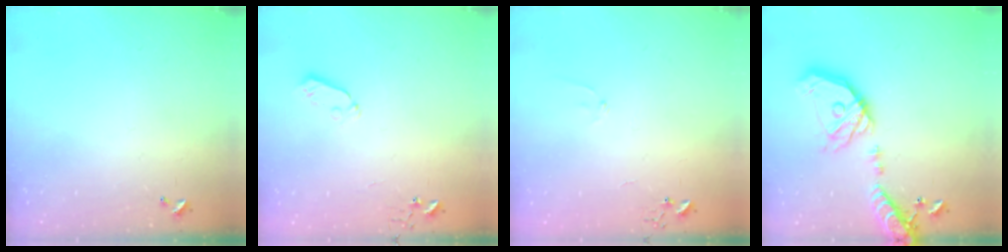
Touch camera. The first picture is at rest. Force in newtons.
{"total": 5.0, "press": 5.0, "slide": 0.4}
{"total": 5.5, "press": 5.5, "slide": 0.6}
{"total": 21.8, "press": 21.5, "slide": 3.7}